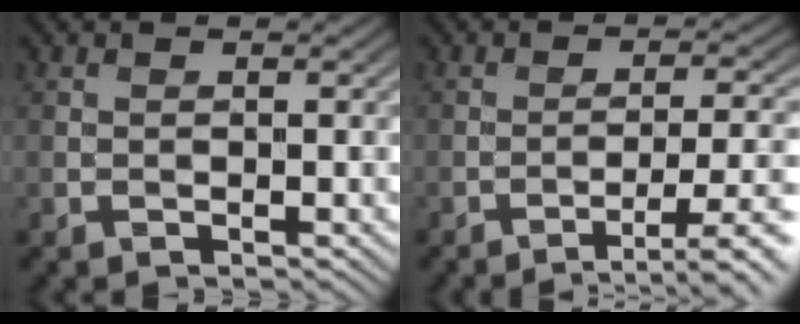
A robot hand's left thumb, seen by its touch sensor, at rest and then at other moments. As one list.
[{"total": 6.3, "force": [-3.4, 1.4, 5.1], "torque": [-0.082, -0.001, -0.044]}]